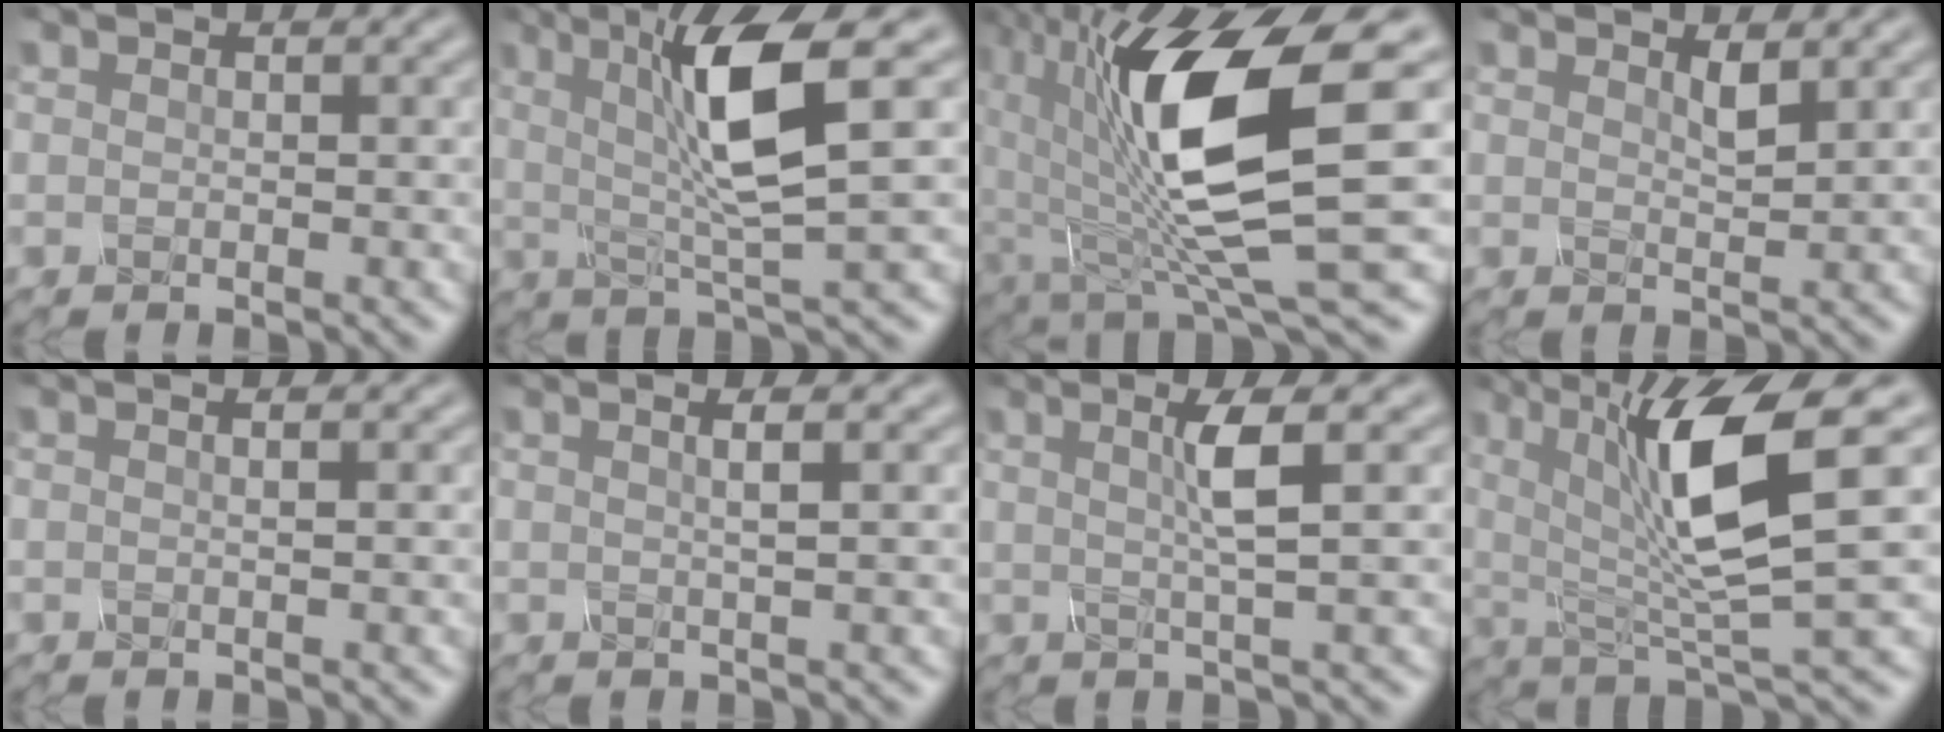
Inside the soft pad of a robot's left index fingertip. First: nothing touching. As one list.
[{"total": 8.0, "force": [1.4, 1.4, 7.8], "torque": [-0.138, -0.005, 0.027]}, {"total": 13.2, "force": [0.6, 4.0, 12.6], "torque": [-0.236, -0.023, 0.014]}, {"total": 1.2, "force": [0.8, 0.2, 0.9], "torque": [-0.016, -0.005, 0.014]}, {"total": 2.3, "force": [0.9, 1.2, 1.8], "torque": [-0.009, 0.011, -0.018]}, {"total": 2.9, "force": [0.9, 1.0, 2.6], "torque": [-0.023, 0.010, -0.015]}, {"total": 3.6, "force": [0.6, 0.4, 3.5], "torque": [-0.061, 0.000, 0.011]}, {"total": 10.1, "force": [2.4, 2.4, 9.5], "torque": [-0.161, -0.006, 0.045]}]